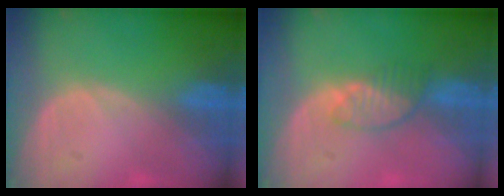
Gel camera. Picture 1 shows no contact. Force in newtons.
{"total": 3.6, "press": 3.5, "slide": 1.1}